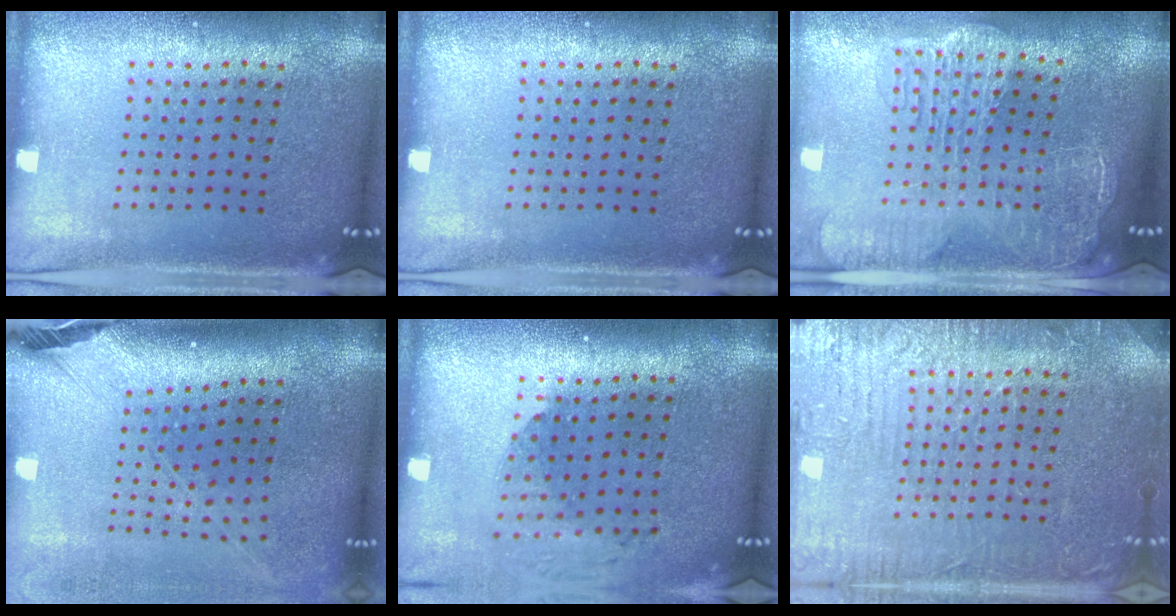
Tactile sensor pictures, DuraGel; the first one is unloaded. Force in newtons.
{"total": 0.0}
{"total": 2.9, "press": 2.4, "slide": 1.7}
{"total": 2.7, "press": 2.0, "slide": 1.9}
{"total": 1.8, "press": 1.4, "slide": 1.1}
{"total": 5.4, "press": 5.3, "slide": 0.7}